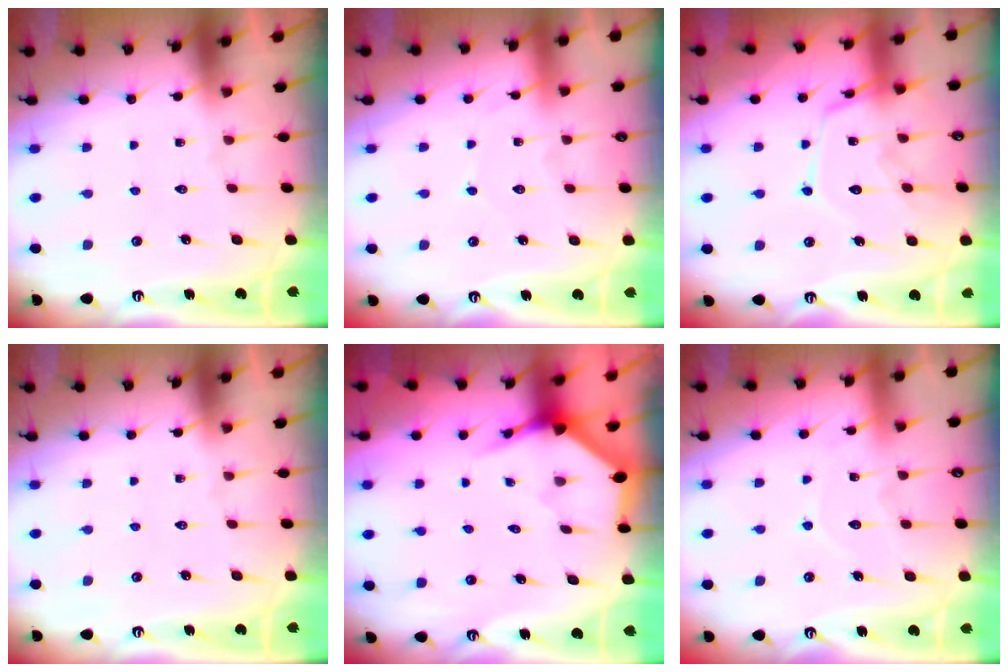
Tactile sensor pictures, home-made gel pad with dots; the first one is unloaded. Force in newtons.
{"total": 2.5, "press": 2.5, "slide": 0.3}
{"total": 12.6, "press": 12.6, "slide": 0.7}
{"total": 0.0}
{"total": 3.4, "press": 3.4, "slide": 0.1}
{"total": 7.0, "press": 6.9, "slide": 0.7}